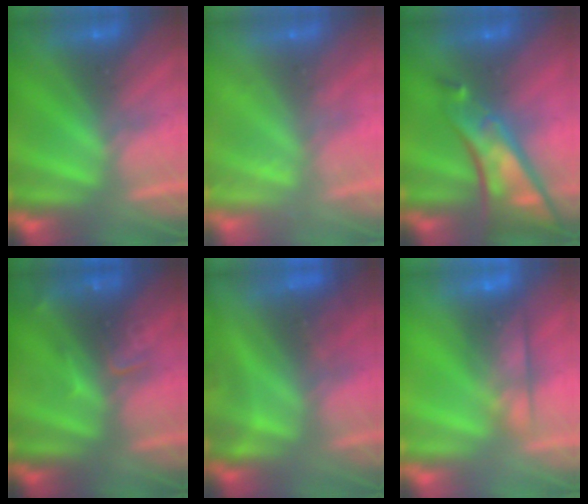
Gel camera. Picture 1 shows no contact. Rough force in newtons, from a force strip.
{"total": 2.1}
{"total": 6.9}
{"total": 4.5}
{"total": 3.4}
{"total": 6.9}